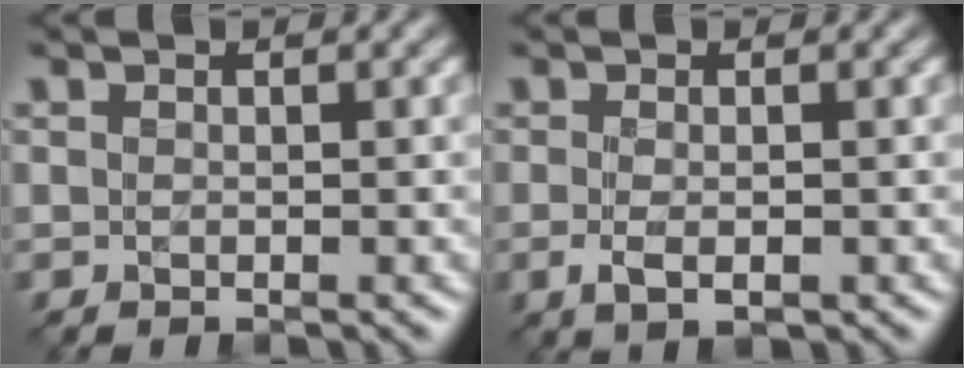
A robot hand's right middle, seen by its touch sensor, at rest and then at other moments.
{"total": 2.2, "force": [-0.5, 0.8, 1.9], "torque": [-0.041, -0.008, -0.009]}